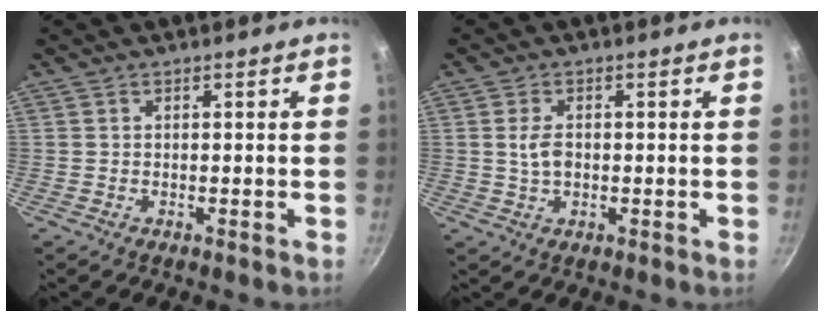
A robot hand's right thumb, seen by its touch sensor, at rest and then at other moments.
{"total": 3.8, "force": [0.2, 2.4, 3.0], "torque": [-0.053, 0.002, 0.005]}